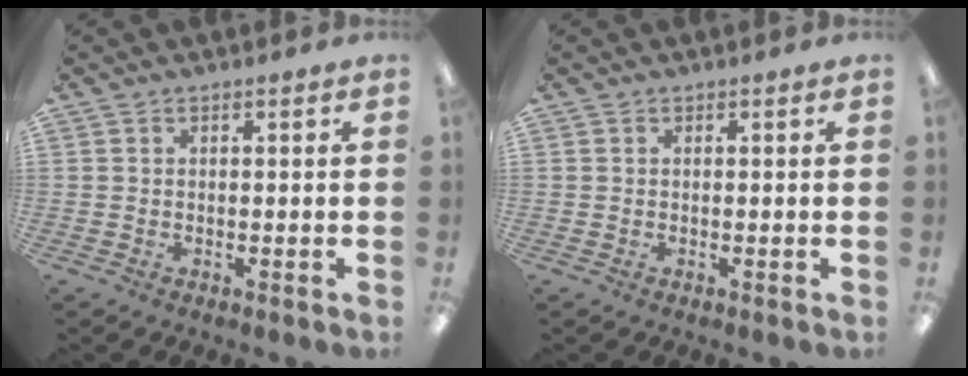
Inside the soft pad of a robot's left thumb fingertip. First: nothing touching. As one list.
[{"total": 0.0}]